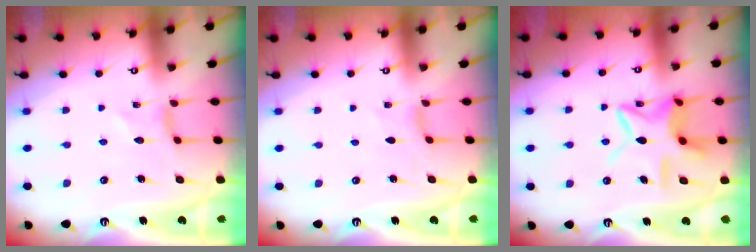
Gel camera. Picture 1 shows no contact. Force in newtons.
{"total": 2.0, "press": 2.0, "slide": 0.4}
{"total": 12.5, "press": 12.5, "slide": 1.0}